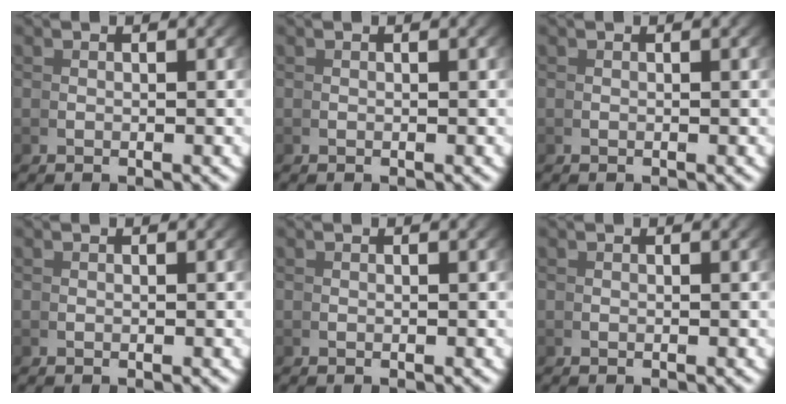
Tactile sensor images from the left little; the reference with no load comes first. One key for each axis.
{"total": 0.0}
{"total": 0.0}
{"total": 0.0}
{"total": 0.0}
{"total": 0.0}